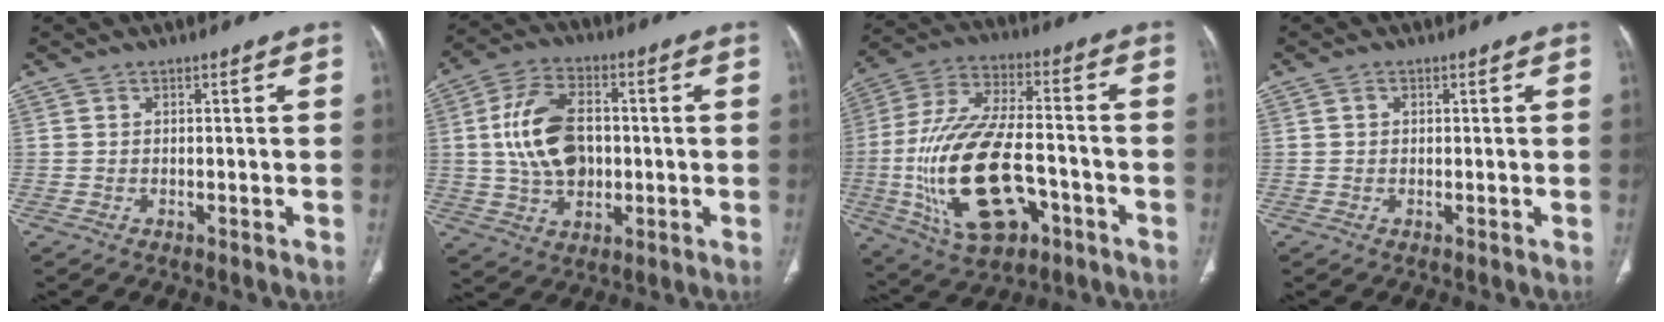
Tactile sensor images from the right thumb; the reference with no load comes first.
{"total": 13.8, "force": [0.6, 9.0, 10.3], "torque": [-0.176, 0.012, 0.015]}
{"total": 22.9, "force": [-6.2, 11.7, 18.7], "torque": [-0.369, 0.026, -0.093]}
{"total": 0.8, "force": [0.2, 0.7, 0.4], "torque": [-0.003, 0.002, 0.004]}